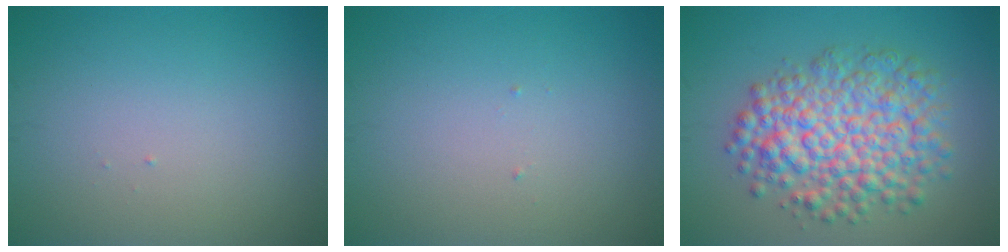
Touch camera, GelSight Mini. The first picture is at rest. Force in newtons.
{"total": 0.0}
{"total": 7.9, "press": 7.9, "slide": 0.2}